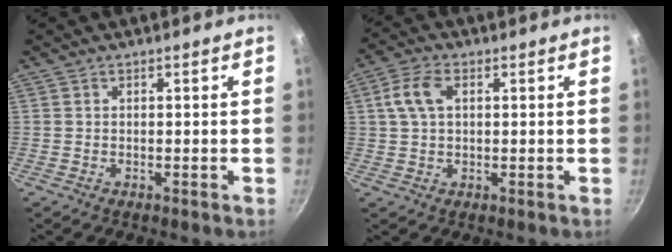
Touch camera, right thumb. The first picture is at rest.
{"total": 6.2, "force": [1.5, 3.8, 4.6], "torque": [-0.090, 0.013, 0.025]}